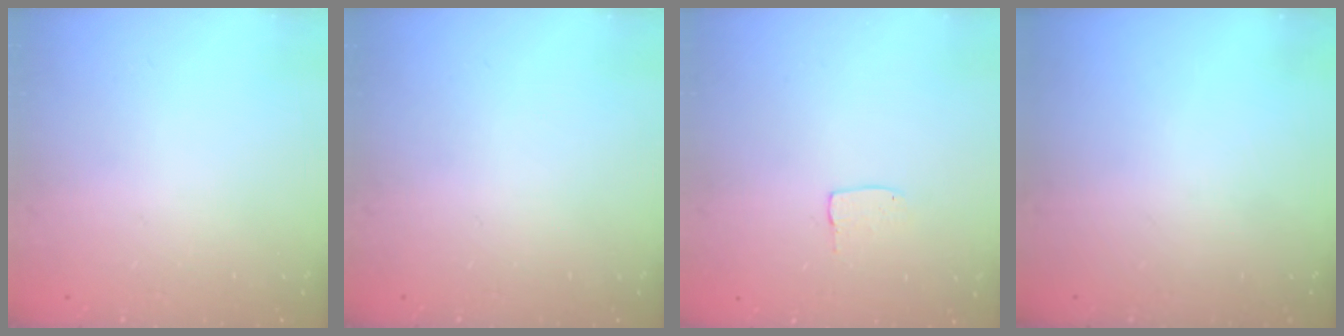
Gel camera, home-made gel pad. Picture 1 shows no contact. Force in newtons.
{"total": 0.0}
{"total": 3.4, "press": 3.4, "slide": 0.2}
{"total": 0.0}